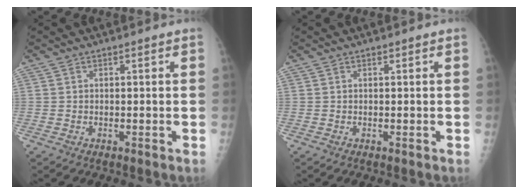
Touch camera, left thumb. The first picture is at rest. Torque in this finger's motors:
{"motor_torque": [-0.09, -0.09, 0.01, 0.01, 0.00]}